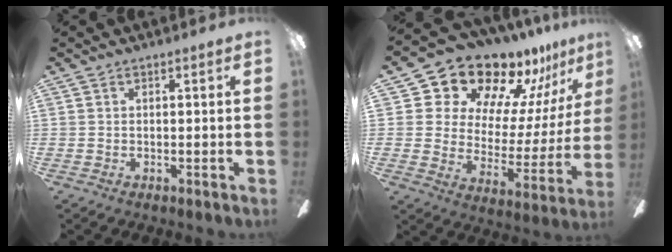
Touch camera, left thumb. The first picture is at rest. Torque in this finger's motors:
{"motor_torque": [0.47, 0.63, 1.39, -1.38, 0.10]}